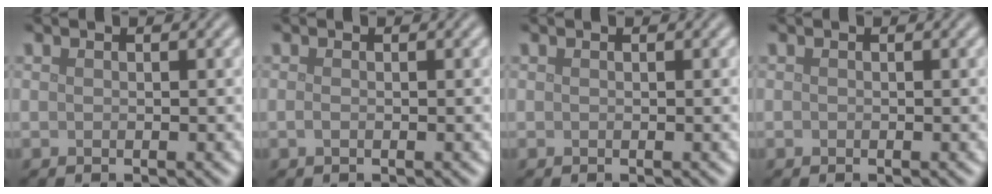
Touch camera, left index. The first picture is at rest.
{"total": 0.5, "force": [-0.2, 0.2, 0.4], "torque": [-0.011, -0.002, -0.004]}
{"total": 0.0}
{"total": 0.0}